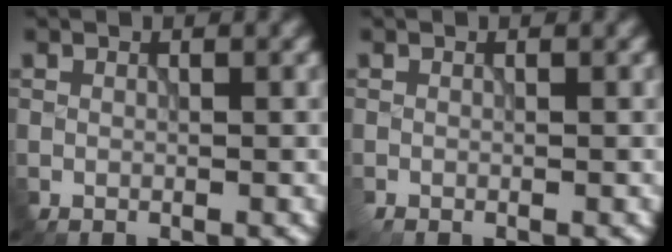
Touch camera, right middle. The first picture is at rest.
{"total": 0.8, "force": [-0.5, 0.3, 0.5], "torque": [-0.014, -0.004, -0.010]}